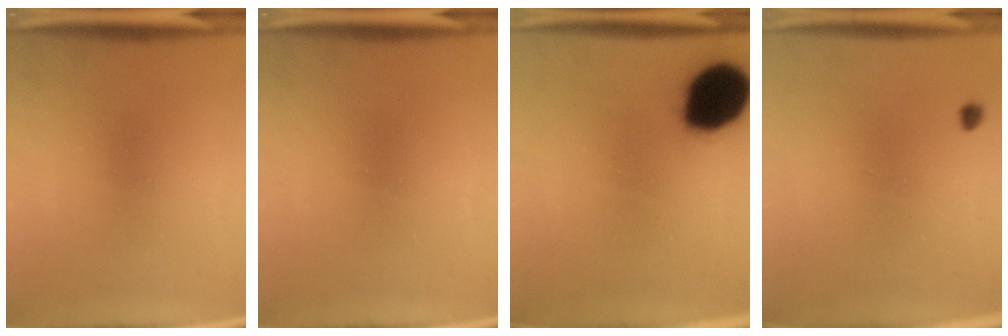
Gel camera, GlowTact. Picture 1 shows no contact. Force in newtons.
{"total": 0.0}
{"total": 18.7}
{"total": 0.9}